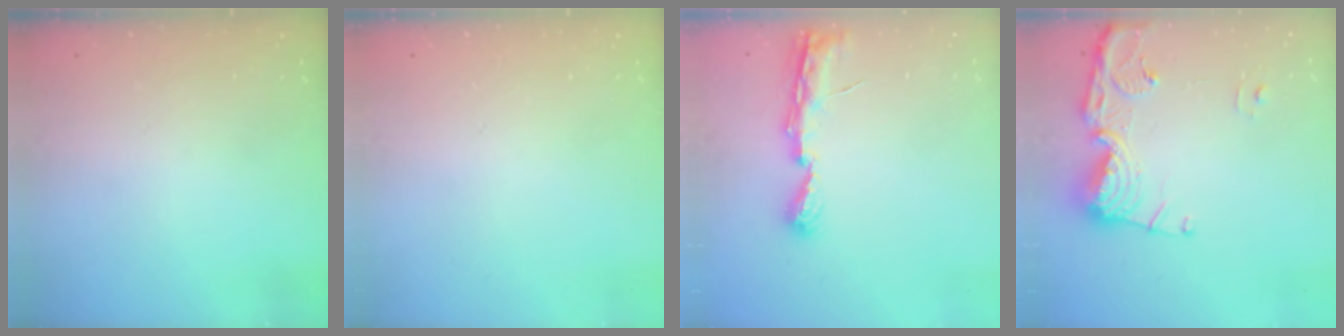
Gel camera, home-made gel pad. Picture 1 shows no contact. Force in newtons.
{"total": 0.0}
{"total": 6.7, "press": 6.7, "slide": 0.5}
{"total": 14.8, "press": 14.7, "slide": 1.7}